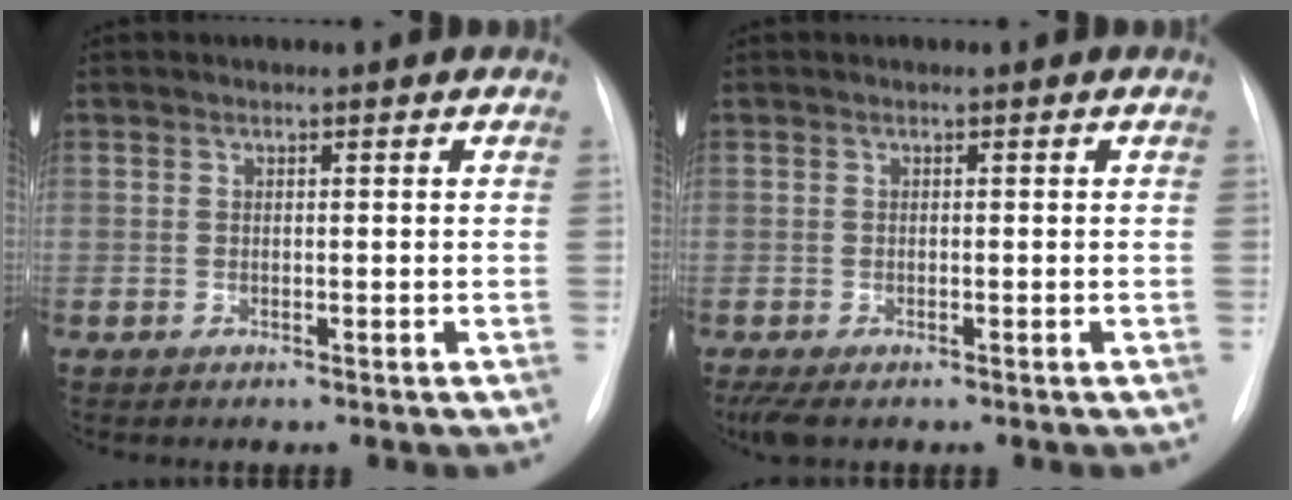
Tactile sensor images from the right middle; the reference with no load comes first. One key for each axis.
{"total": 4.1, "fx": -2.8, "fy": 1.6, "fz": 2.5, "tx": -0.049, "ty": -0.014, "tz": -0.044}